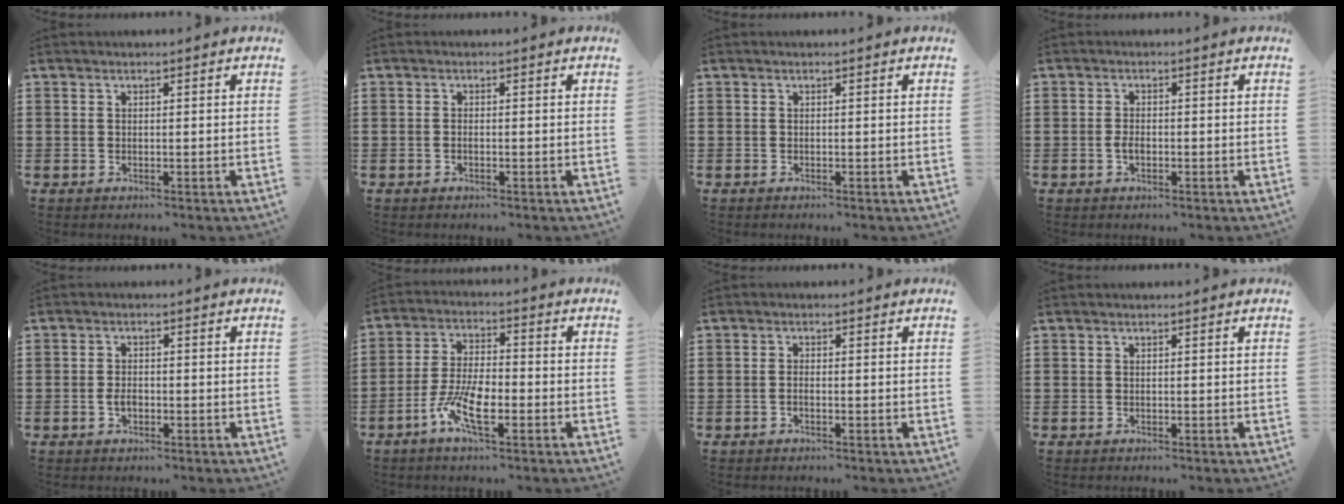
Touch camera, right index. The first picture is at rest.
{"total": 0.5, "force": [-0.4, 0.1, 0.4], "torque": [-0.008, -0.004, -0.005]}
{"total": 0.0}
{"total": 1.6, "force": [-0.6, 0.7, 1.3], "torque": [-0.034, -0.007, -0.012]}
{"total": 1.9, "force": [-0.7, 0.8, 1.5], "torque": [-0.038, -0.006, -0.014]}
{"total": 7.6, "force": [-3.4, 2.3, 6.3], "torque": [-0.150, -0.014, -0.070]}
{"total": 0.8, "force": [-0.6, 0.1, 0.6], "torque": [-0.013, -0.006, -0.009]}
{"total": 0.0}